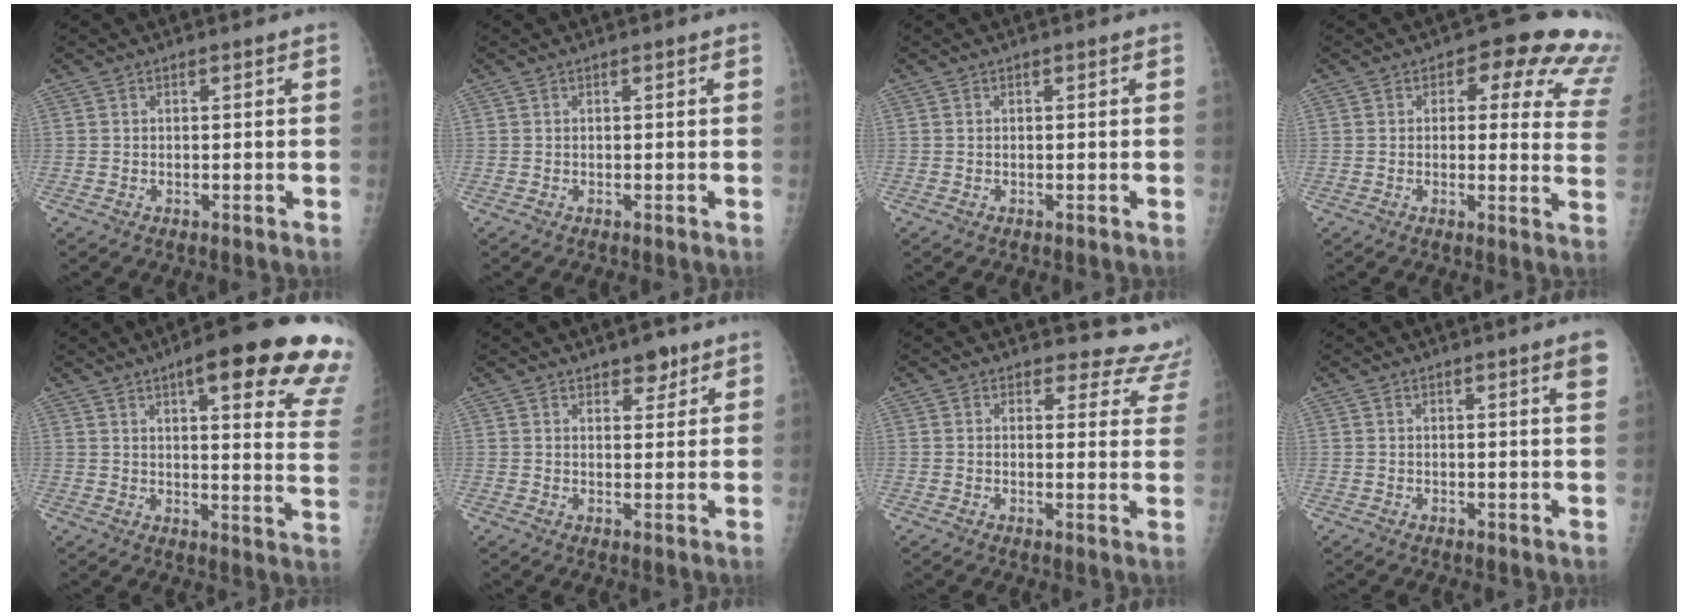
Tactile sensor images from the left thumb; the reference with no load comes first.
{"total": 0.0}
{"total": 0.0}
{"total": 14.6, "force": [9.0, 7.1, 9.0], "torque": [-0.037, -0.028, 0.070]}
{"total": 22.7, "force": [14.3, 4.4, 17.0], "torque": [-0.188, -0.051, 0.167]}
{"total": 3.6, "force": [2.7, 1.8, 1.6], "torque": [0.000, -0.015, 0.040]}
{"total": 9.6, "force": [9.2, 2.7, -0.7], "torque": [0.063, -0.079, 0.069]}
{"total": 2.8, "force": [1.6, -0.2, 2.3], "torque": [-0.029, -0.008, 0.021]}